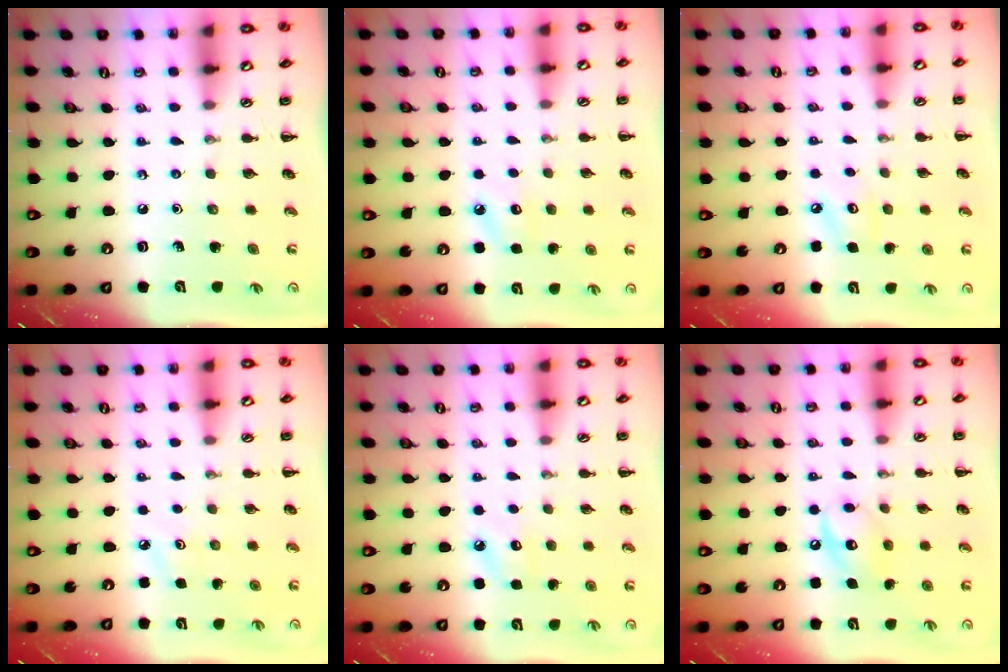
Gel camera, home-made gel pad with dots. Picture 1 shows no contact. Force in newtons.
{"total": 6.7, "press": 6.5, "slide": 1.6}
{"total": 4.1, "press": 4.1, "slide": 0.6}
{"total": 2.8, "press": 2.7, "slide": 0.8}
{"total": 6.7, "press": 6.5, "slide": 1.6}
{"total": 9.3, "press": 9.3, "slide": 0.9}